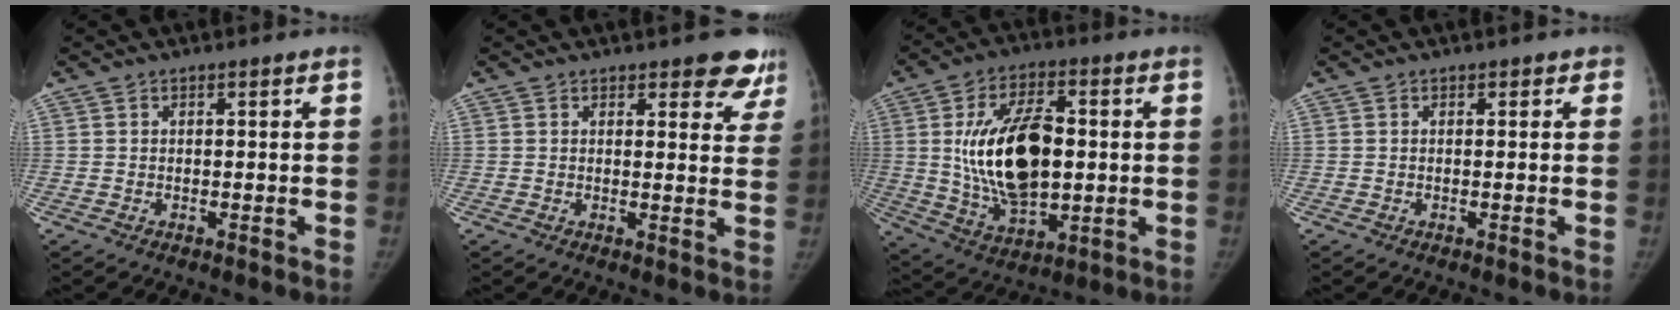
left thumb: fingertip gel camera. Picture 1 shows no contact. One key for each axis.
{"total": 7.1, "fx": 5.7, "fy": 3.0, "fz": 3.1, "tx": 0.015, "ty": -0.030, "tz": 0.052}
{"total": 19.4, "fx": 1.3, "fy": 10.6, "fz": 16.2, "tx": -0.261, "ty": -0.005, "tz": 0.033}
{"total": 0.7, "fx": 0.3, "fy": 0.6, "fz": 0.2, "tx": 0.017, "ty": 0.001, "tz": -0.002}